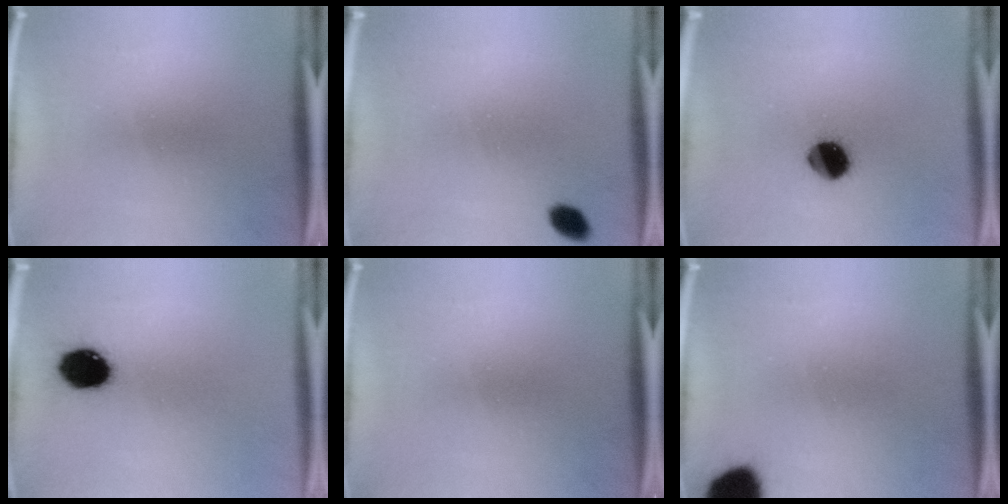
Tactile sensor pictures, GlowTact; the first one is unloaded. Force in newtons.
{"total": 2.7}
{"total": 8.3}
{"total": 13.1}
{"total": 0.0}
{"total": 9.2}